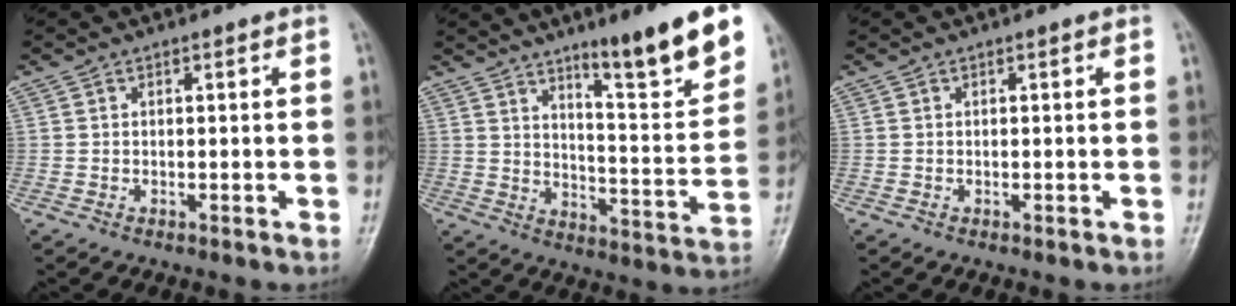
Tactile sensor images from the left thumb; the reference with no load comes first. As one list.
[{"total": 16.4, "force": [10.7, 2.3, 12.2], "torque": [-0.149, -0.070, 0.166]}, {"total": 0.0}]